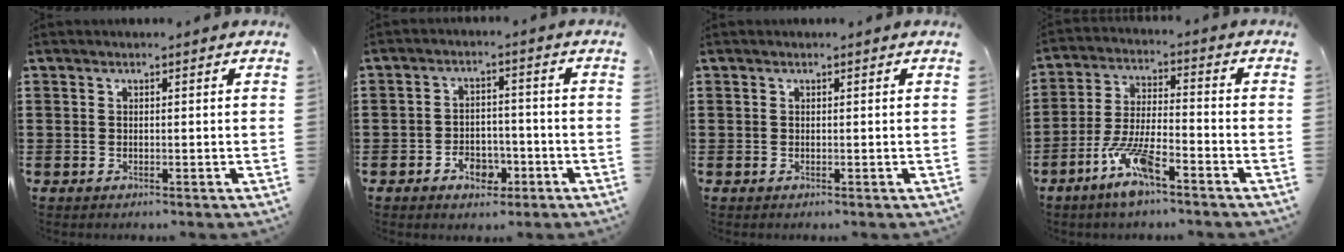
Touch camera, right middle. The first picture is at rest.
{"total": 4.4, "force": [-2.5, 2.6, 2.5], "torque": [-0.034, 0.004, -0.047]}
{"total": 0.0}
{"total": 8.6, "force": [-5.5, 1.8, 6.4], "torque": [-0.140, -0.004, -0.104]}